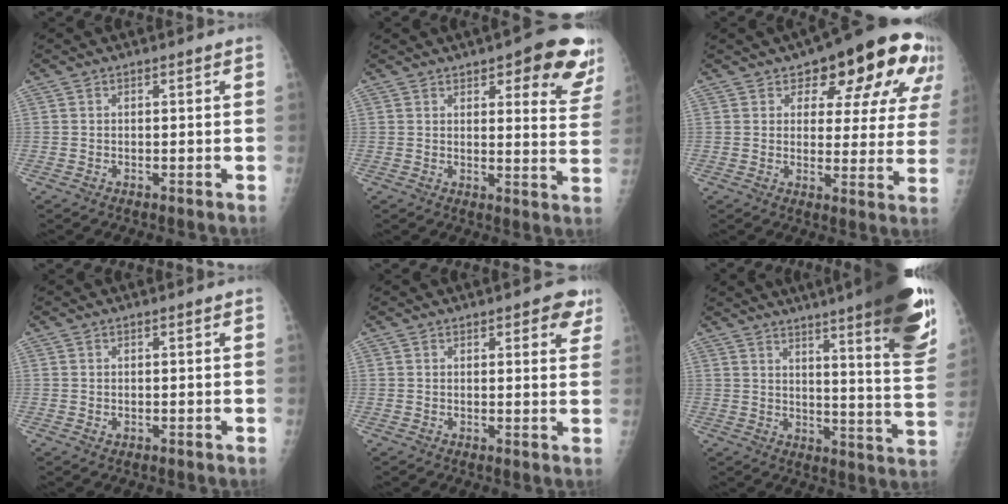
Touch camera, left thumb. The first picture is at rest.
{"total": 13.9, "force": [8.1, 4.8, 10.2], "torque": [-0.073, -0.039, 0.086]}
{"total": 17.5, "force": [10.3, 8.5, 11.2], "torque": [-0.096, -0.031, 0.120]}
{"total": 0.7, "force": [0.0, 0.5, 0.4], "torque": [-0.005, 0.000, 0.001]}
{"total": 5.1, "force": [2.9, 2.2, 3.5], "torque": [-0.010, -0.009, 0.026]}
{"total": 24.2, "force": [15.4, 3.0, 18.4], "torque": [-0.226, -0.074, 0.200]}